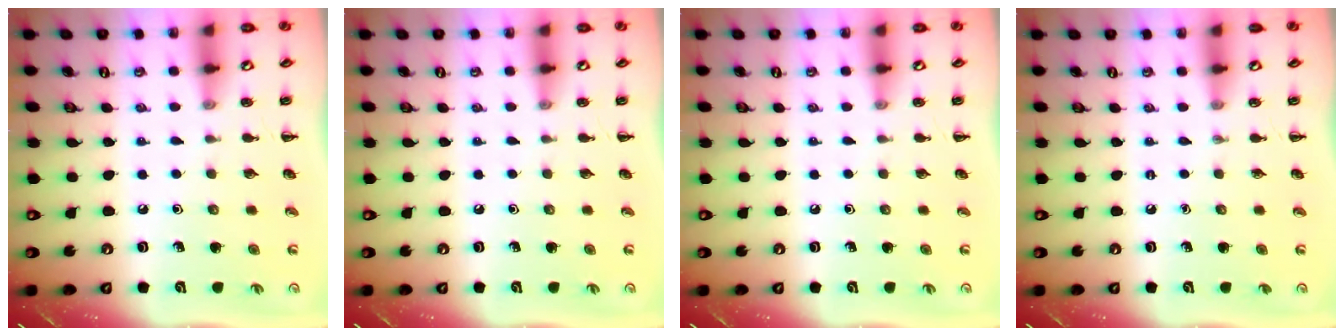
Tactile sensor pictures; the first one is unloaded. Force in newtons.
{"total": 0.0}
{"total": 0.0}
{"total": 0.0}